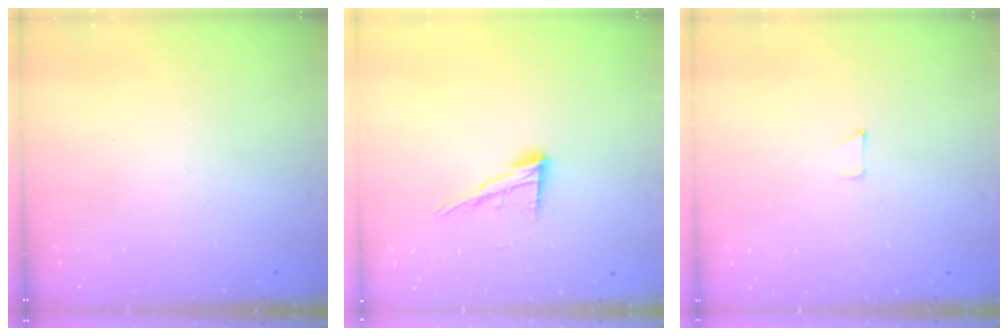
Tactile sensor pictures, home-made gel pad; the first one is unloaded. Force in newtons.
{"total": 12.3, "press": 12.0, "slide": 2.5}
{"total": 2.7, "press": 2.7, "slide": 0.2}